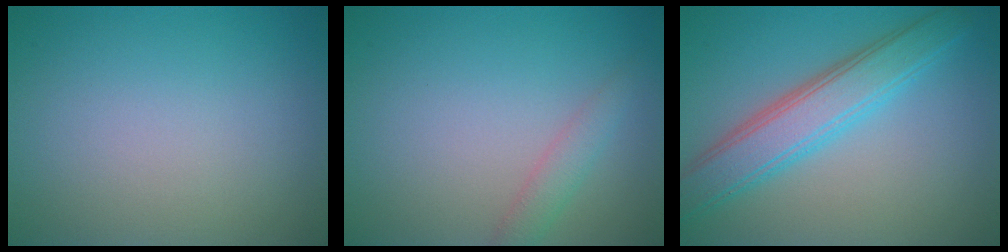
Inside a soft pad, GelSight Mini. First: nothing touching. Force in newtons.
{"total": 1.7, "press": 1.7, "slide": 0.0}
{"total": 5.4, "press": 5.4, "slide": 0.2}